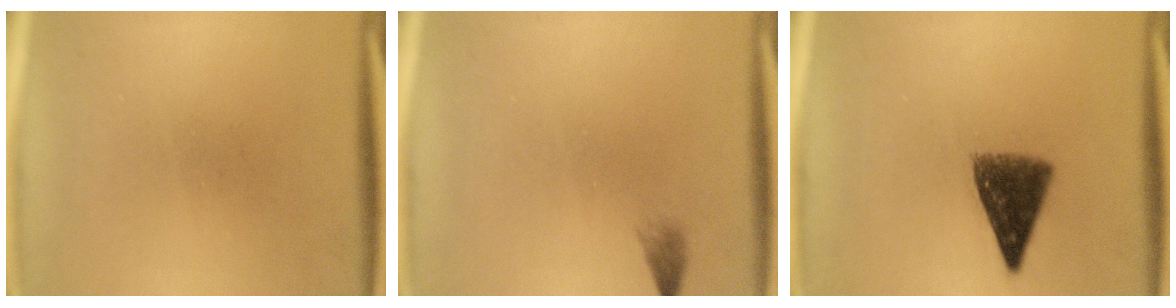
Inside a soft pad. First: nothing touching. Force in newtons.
{"total": 1.0}
{"total": 8.0}